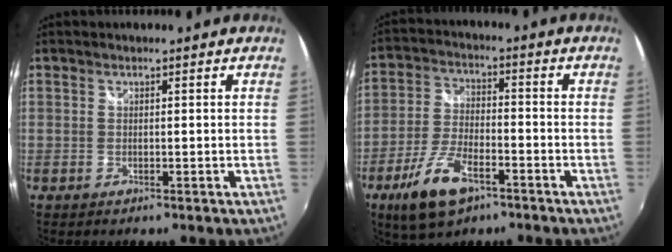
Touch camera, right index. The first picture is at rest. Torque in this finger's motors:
{"motor_torque": [0.91, -0.92, 0.58, 0.12]}